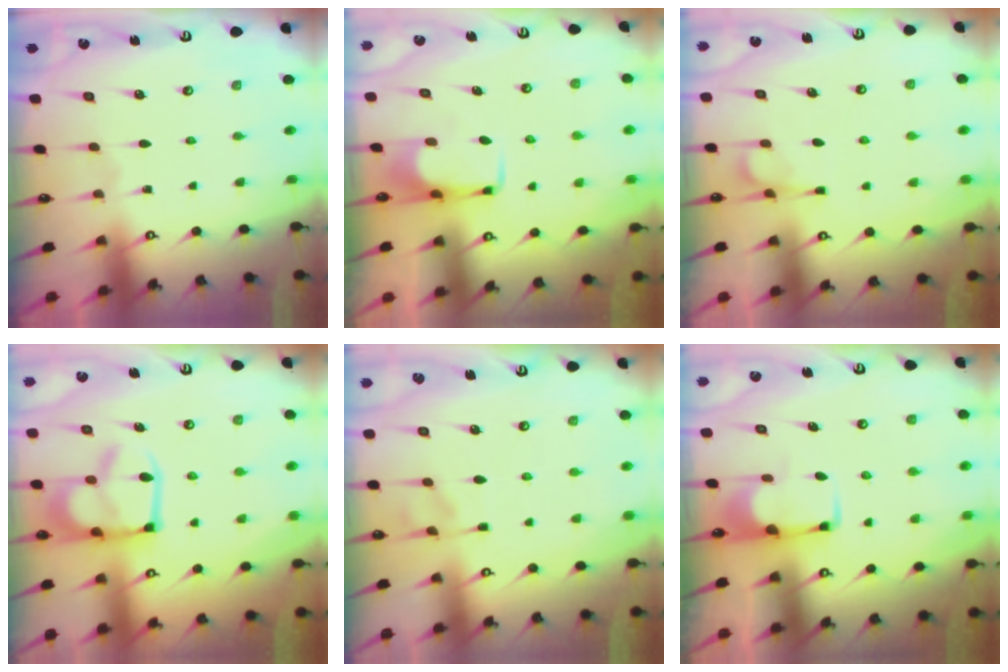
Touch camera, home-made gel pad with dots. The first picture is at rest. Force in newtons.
{"total": 1.7, "press": 1.6, "slide": 0.4}
{"total": 1.1, "press": 0.0, "slide": 1.1}
{"total": 6.9, "press": 6.8, "slide": 1.0}
{"total": 2.0, "press": 1.5, "slide": 1.3}
{"total": 1.1, "press": 1.1, "slide": 0.0}